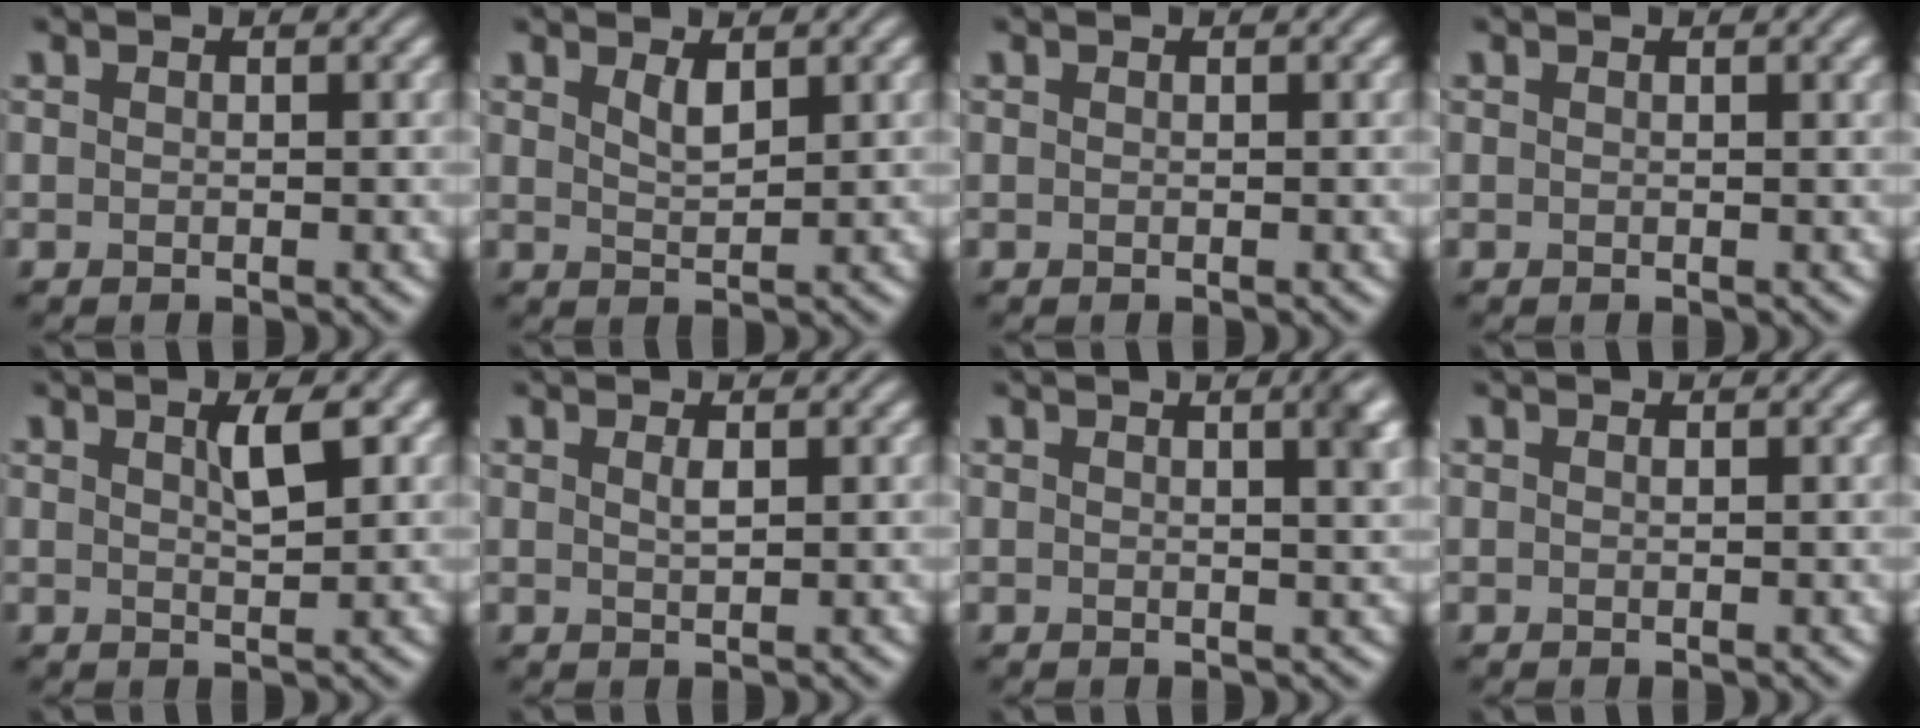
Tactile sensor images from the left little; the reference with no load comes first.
{"total": 1.6, "force": [1.0, 0.4, 1.1], "torque": [-0.023, -0.003, 0.021]}
{"total": 0.0}
{"total": 1.2, "force": [0.5, 0.3, 1.0], "torque": [-0.010, 0.004, 0.007]}
{"total": 2.4, "force": [1.0, 0.6, 2.1], "torque": [-0.031, 0.002, 0.018]}
{"total": 0.9, "force": [0.4, 0.2, 0.7], "torque": [-0.014, 0.002, 0.007]}
{"total": 3.9, "force": [1.3, 1.5, 3.4], "torque": [-0.018, 0.015, 0.007]}
{"total": 0.0}